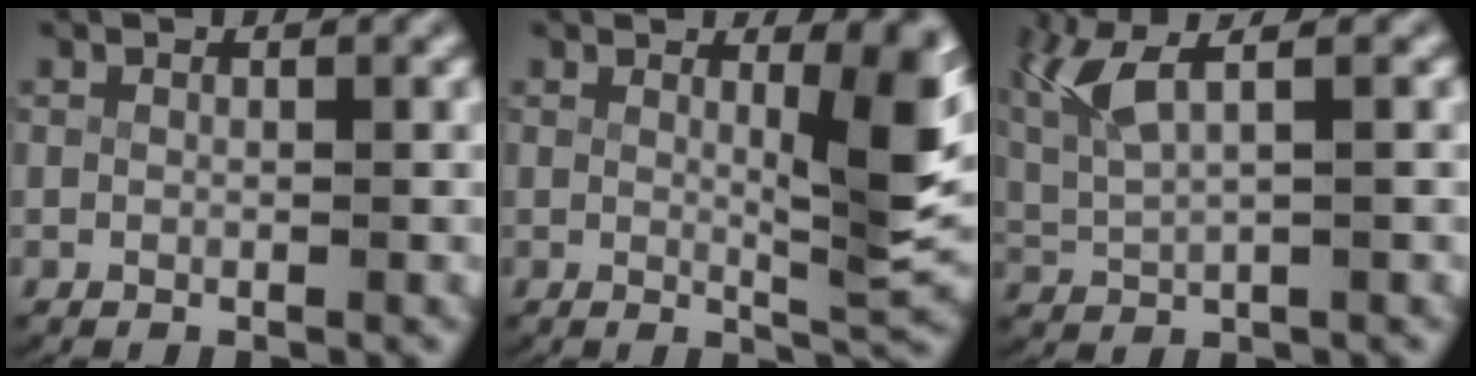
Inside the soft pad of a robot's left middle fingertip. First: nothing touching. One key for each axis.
{"total": 5.8, "fx": 1.4, "fy": 1.0, "fz": 5.5, "tx": -0.066, "ty": -0.020, "tz": 0.028}
{"total": 4.3, "fx": 1.5, "fy": 2.0, "fz": 3.5, "tx": -0.088, "ty": 0.004, "tz": 0.032}